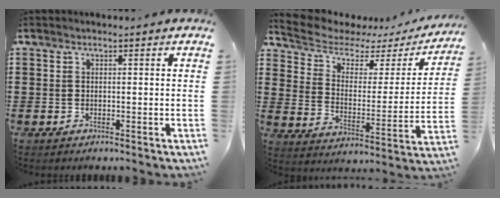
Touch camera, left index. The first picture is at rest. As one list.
[{"total": 4.4, "force": [3.4, 2.2, 1.6], "torque": [-0.059, -0.023, 0.051]}]